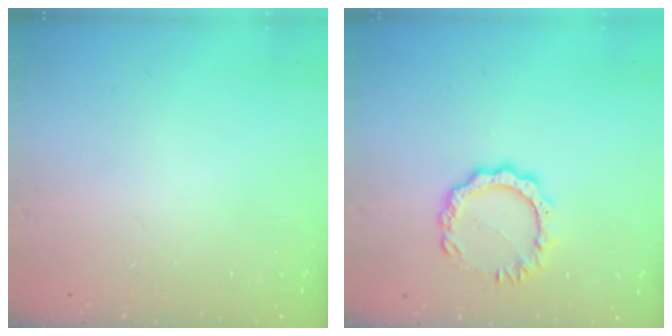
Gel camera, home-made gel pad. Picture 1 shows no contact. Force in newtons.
{"total": 8.5, "press": 8.4, "slide": 0.8}